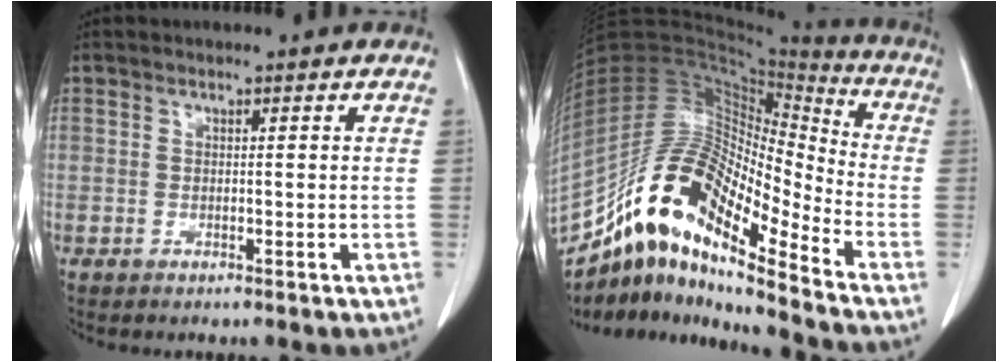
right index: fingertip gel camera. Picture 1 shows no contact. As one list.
[{"total": 17.9, "force": [-13.4, 3.6, 11.4], "torque": [-0.212, 0.044, -0.243]}]